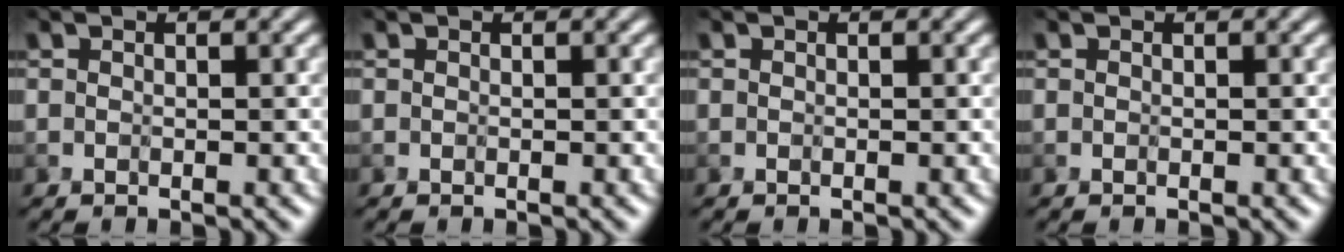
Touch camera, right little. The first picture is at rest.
{"total": 0.0}
{"total": 0.0}
{"total": 0.0}